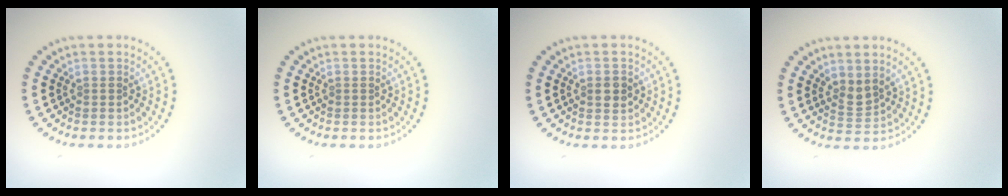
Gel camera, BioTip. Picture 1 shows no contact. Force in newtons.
{"total": 0.0}
{"total": 1.5, "press": 1.5, "slide": 0.2}
{"total": 1.9, "press": 1.4, "slide": 1.2}